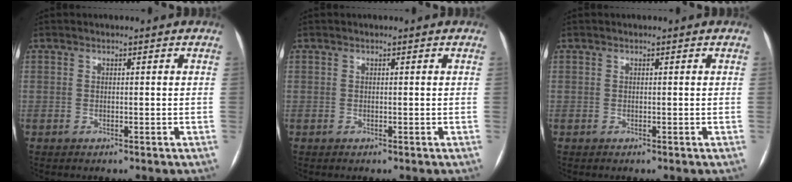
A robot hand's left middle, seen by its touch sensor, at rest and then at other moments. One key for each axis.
{"total": 0.0}
{"total": 0.0}